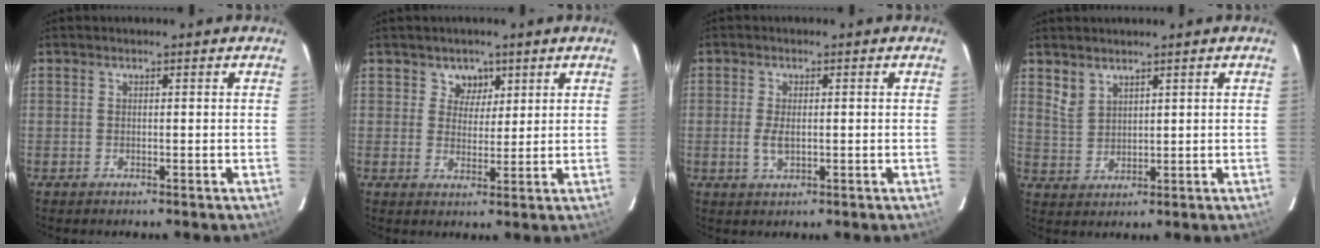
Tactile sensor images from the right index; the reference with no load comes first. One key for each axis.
{"total": 3.9, "fx": 2.1, "fy": 3.2, "fz": 0.4, "tx": 0.004, "ty": 0.001, "tz": 0.034}
{"total": 3.0, "fx": -0.4, "fy": 1.3, "fz": 2.7, "tx": -0.053, "ty": -0.005, "tz": -0.005}
{"total": 3.8, "fx": 3.1, "fy": 1.8, "fz": 1.2, "tx": -0.023, "ty": 0.004, "tz": 0.068}